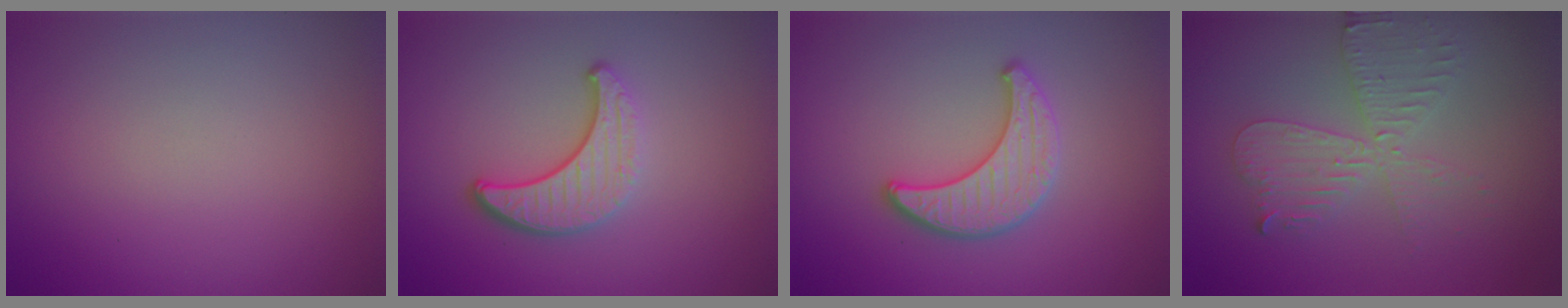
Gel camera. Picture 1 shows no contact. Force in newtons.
{"total": 4.0, "press": 2.9, "slide": 2.7}
{"total": 3.3, "press": 3.3, "slide": 0.4}
{"total": 4.2, "press": 3.6, "slide": 2.2}